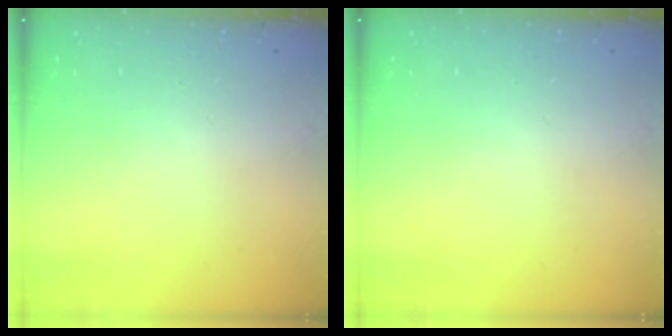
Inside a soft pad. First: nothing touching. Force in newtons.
{"total": 0.0}